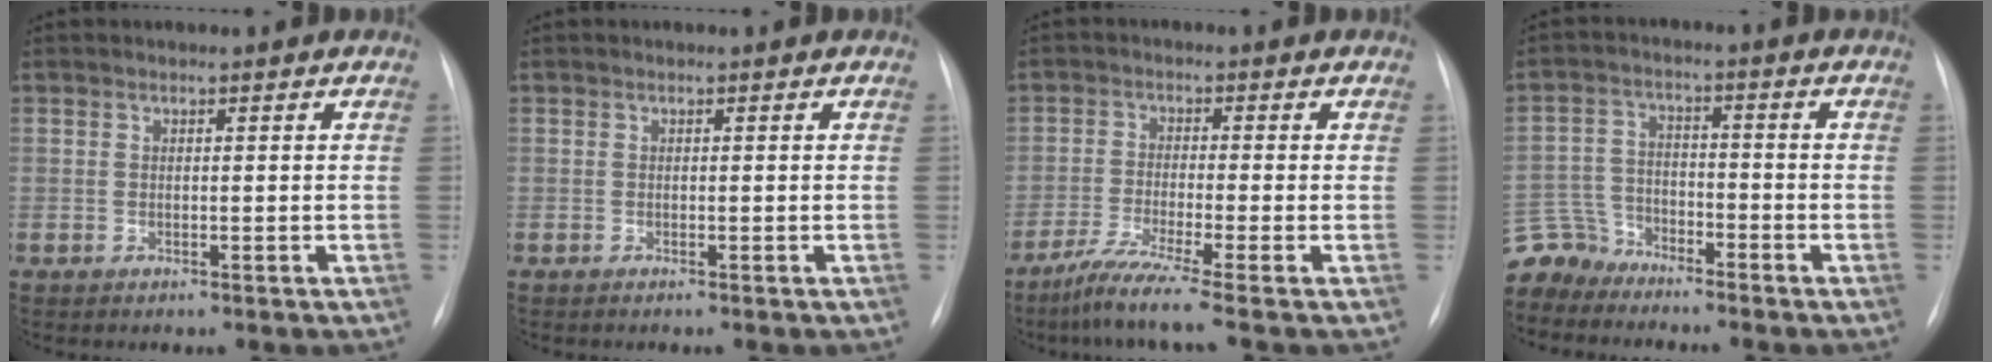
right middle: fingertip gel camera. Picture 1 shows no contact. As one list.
[{"total": 0.0}, {"total": 6.9, "force": [-5.2, -1.7, 4.2], "torque": [-0.078, -0.033, -0.098]}, {"total": 6.3, "force": [-5.9, 1.9, -1.1], "torque": [0.019, 0.008, -0.121]}]